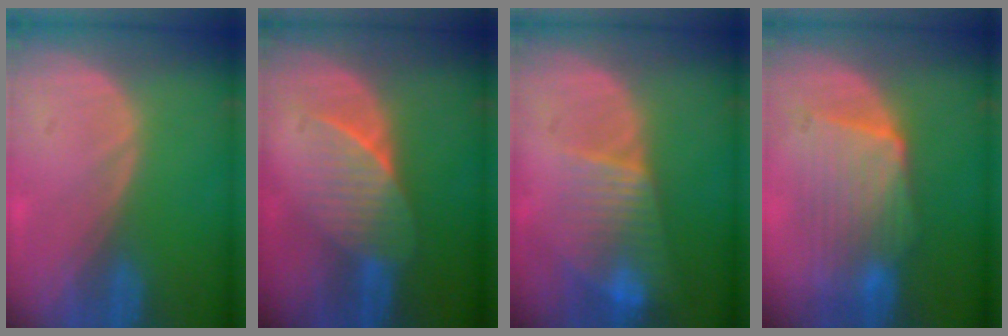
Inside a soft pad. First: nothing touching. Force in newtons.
{"total": 6.6, "press": 6.1, "slide": 2.5}
{"total": 7.9, "press": 6.9, "slide": 3.8}
{"total": 8.2, "press": 8.1, "slide": 1.4}